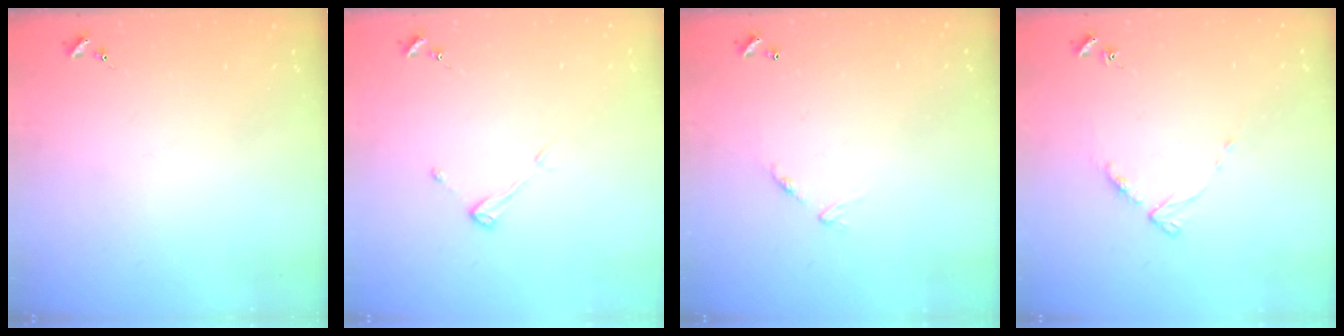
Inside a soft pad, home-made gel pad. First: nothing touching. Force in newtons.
{"total": 3.8, "press": 3.8, "slide": 0.3}
{"total": 6.9, "press": 6.8, "slide": 0.6}
{"total": 5.2, "press": 5.1, "slide": 0.7}